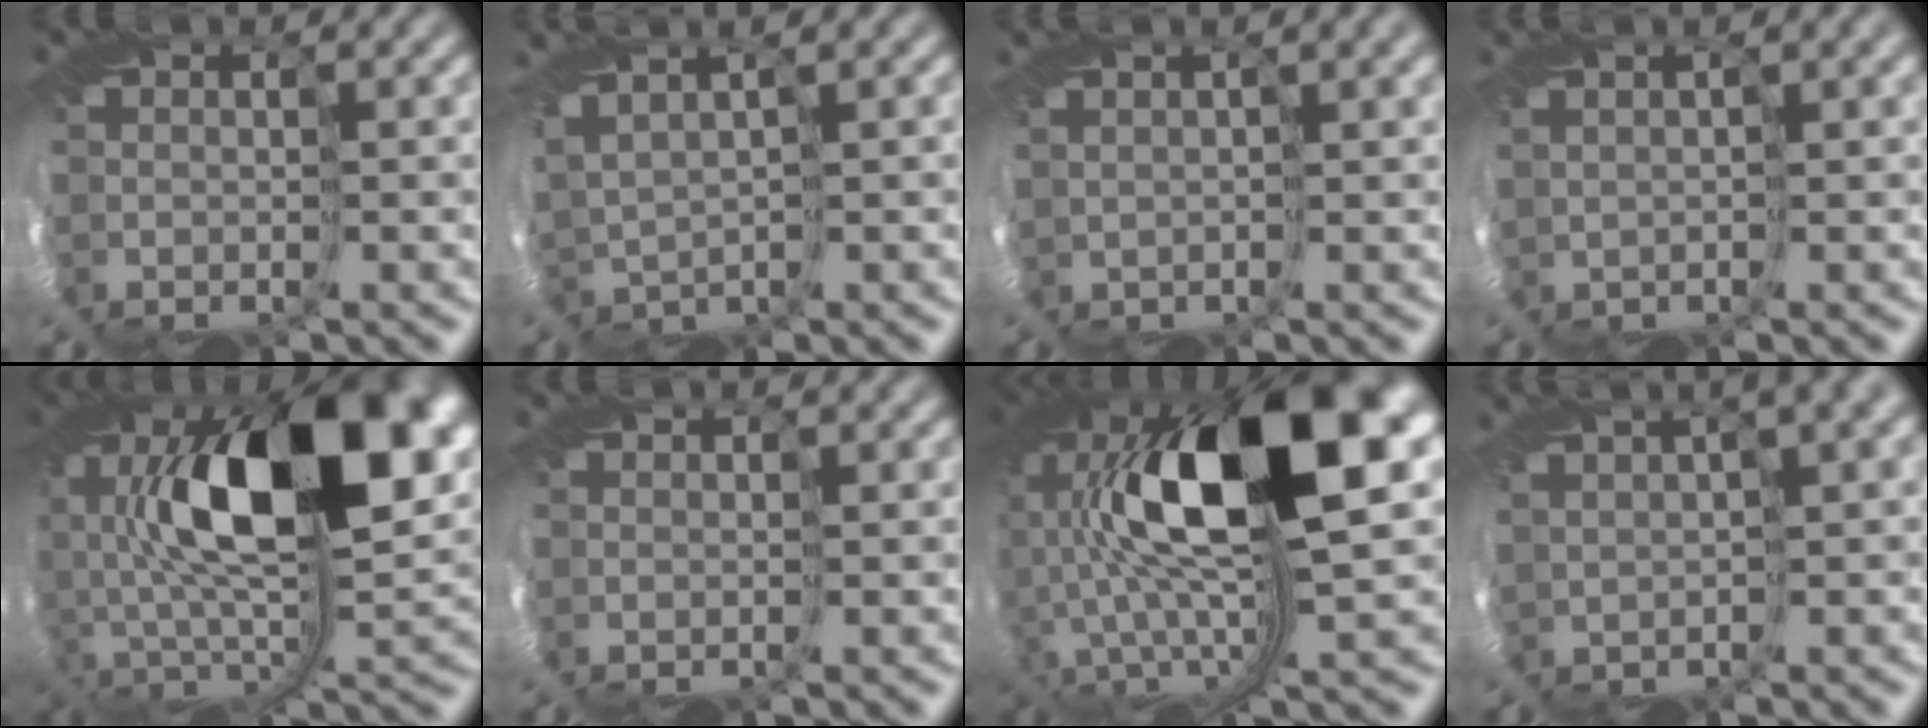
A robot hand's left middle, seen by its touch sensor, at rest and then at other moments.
{"total": 2.6, "force": [1.3, -2.0, -1.2], "torque": [-0.003, 0.004, 0.028]}
{"total": 2.2, "force": [1.5, -1.7, -0.3], "torque": [0.006, 0.013, 0.018]}
{"total": 2.4, "force": [0.8, -2.0, -1.1], "torque": [0.018, 0.010, 0.012]}
{"total": 12.8, "force": [2.1, 5.8, 11.2], "torque": [-0.171, -0.012, 0.028]}
{"total": 0.0}
{"total": 13.1, "force": [3.7, 3.8, 12.0], "torque": [-0.236, -0.005, 0.069]}
{"total": 5.6, "force": [3.3, 1.1, 4.5], "torque": [-0.040, 0.033, 0.036]}